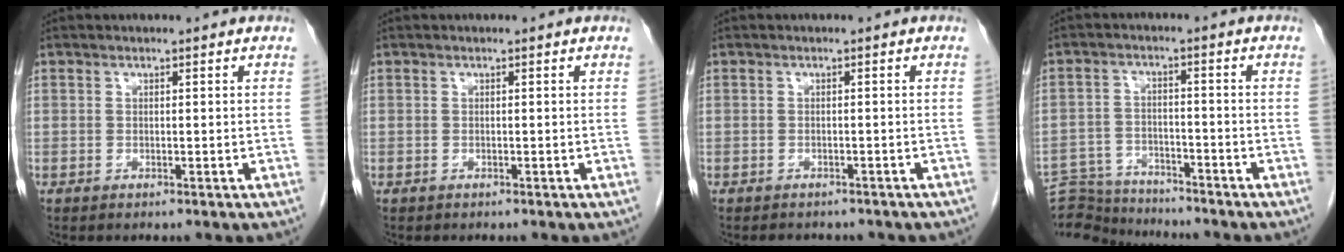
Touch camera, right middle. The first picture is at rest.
{"total": 0.0}
{"total": 5.1, "force": [-4.4, 2.1, 1.6], "torque": [-0.018, 0.001, -0.045]}
{"total": 9.4, "force": [-9.2, 1.9, 1.0], "torque": [-0.023, 0.006, -0.155]}